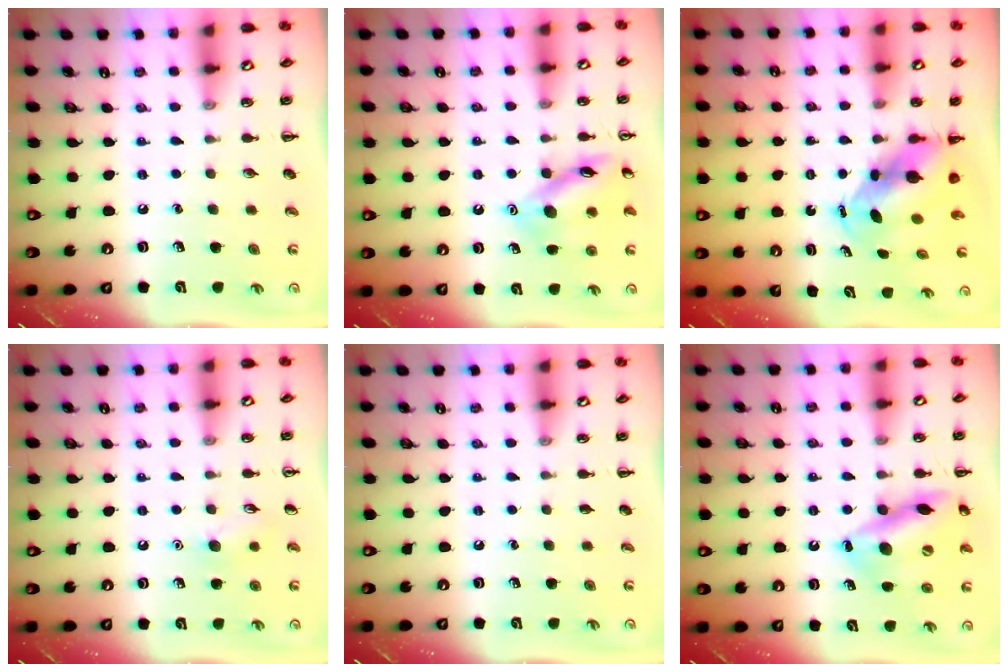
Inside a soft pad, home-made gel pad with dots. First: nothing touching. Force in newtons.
{"total": 13.1, "press": 13.0, "slide": 1.1}
{"total": 6.8, "press": 6.6, "slide": 1.7}
{"total": 6.4, "press": 6.3, "slide": 1.4}
{"total": 0.0}
{"total": 16.1, "press": 15.7, "slide": 3.3}